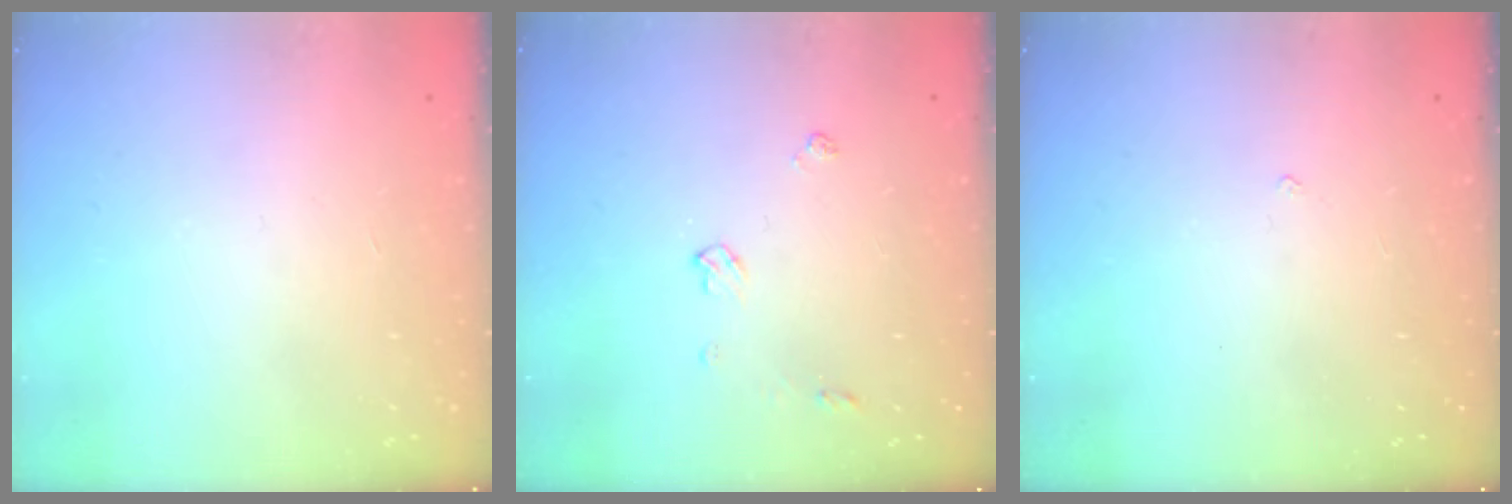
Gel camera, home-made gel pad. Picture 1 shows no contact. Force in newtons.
{"total": 4.7, "press": 4.7, "slide": 0.7}
{"total": 1.9, "press": 1.9, "slide": 0.4}